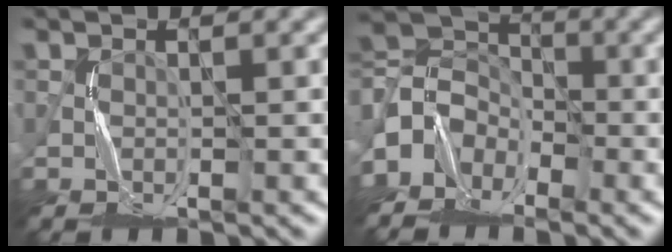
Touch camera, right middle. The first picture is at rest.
{"total": 4.4, "force": [-3.1, 3.0, 0.7], "torque": [-0.007, 0.005, -0.082]}